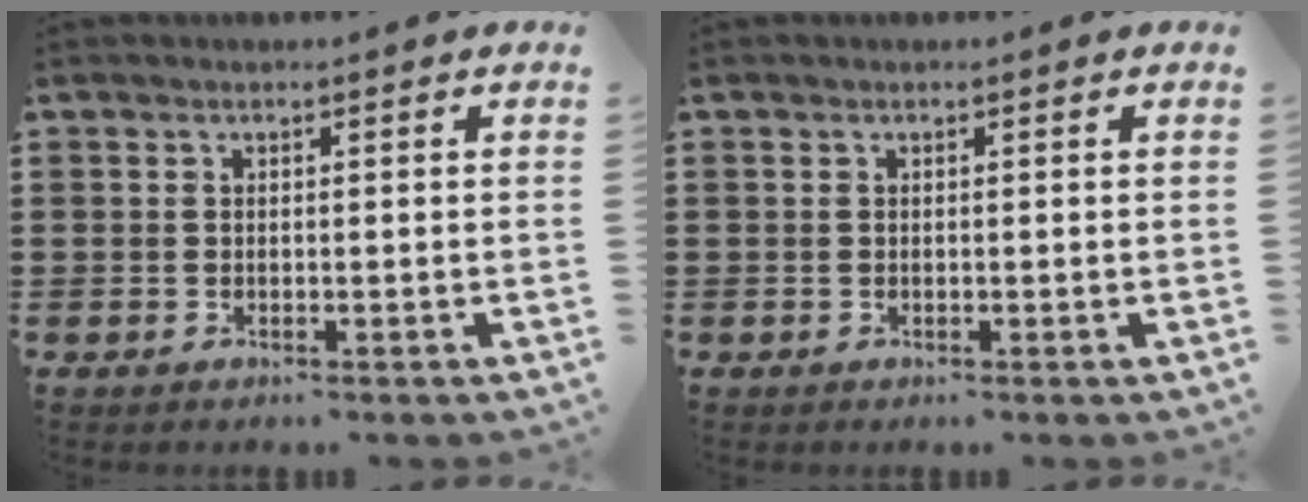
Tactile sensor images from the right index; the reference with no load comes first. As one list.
[{"total": 0.0}]